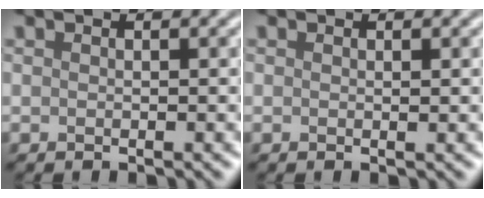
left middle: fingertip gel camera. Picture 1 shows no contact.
{"total": 0.0}